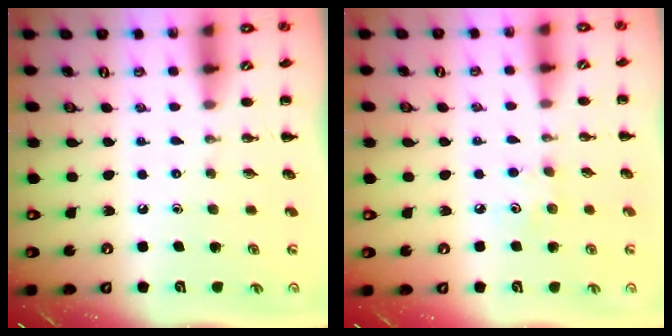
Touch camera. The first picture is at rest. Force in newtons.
{"total": 4.8, "press": 4.7, "slide": 1.0}